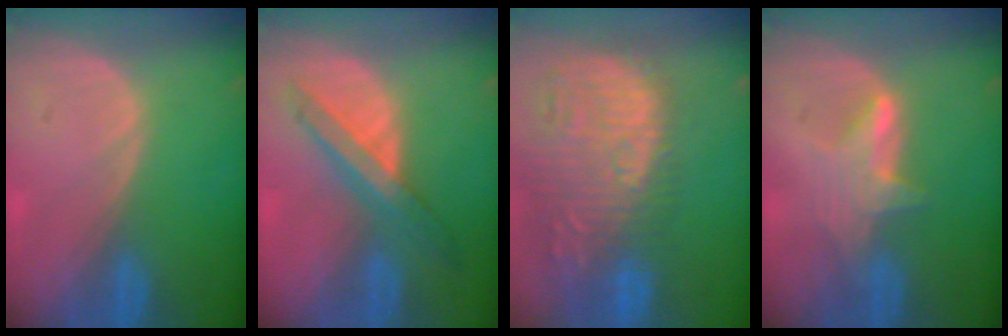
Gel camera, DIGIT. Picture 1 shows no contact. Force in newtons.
{"total": 7.2, "press": 6.3, "slide": 3.3}
{"total": 15.3, "press": 13.0, "slide": 8.1}
{"total": 4.3, "press": 4.3, "slide": 0.4}